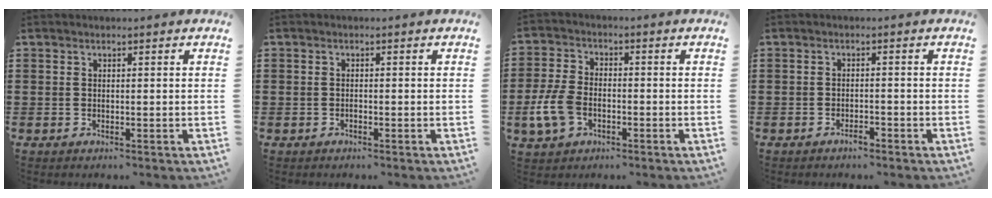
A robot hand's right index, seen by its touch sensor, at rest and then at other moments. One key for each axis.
{"total": 0.6, "fx": -0.3, "fy": 0.5, "fz": 0.2, "tx": -0.004, "ty": 0.003, "tz": -0.008}
{"total": 6.1, "fx": -2.1, "fy": 3.8, "fz": 4.3, "tx": -0.116, "ty": -0.004, "tz": -0.046}
{"total": 1.3, "fx": -1.2, "fy": 0.3, "fz": 0.6, "tx": -0.014, "ty": -0.004, "tz": -0.021}